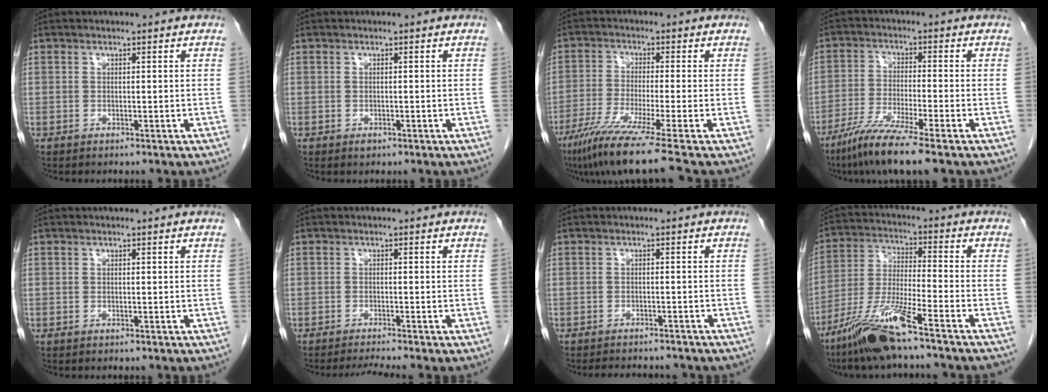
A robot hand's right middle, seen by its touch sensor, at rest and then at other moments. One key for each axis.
{"total": 0.7, "fx": -0.4, "fy": 0.4, "fz": 0.4, "tx": -0.007, "ty": 0.000, "tz": -0.004}
{"total": 10.7, "fx": -7.7, "fy": -2.1, "fz": 7.1, "tx": -0.118, "ty": -0.040, "tz": -0.130}
{"total": 9.0, "fx": -6.5, "fy": -0.6, "fz": 6.2, "tx": -0.119, "ty": -0.031, "tz": -0.119}
{"total": 0.0}
{"total": 2.9, "fx": -2.5, "fy": -1.3, "fz": 0.8, "tx": -0.021, "ty": -0.016, "tz": -0.045}
{"total": 8.2, "fx": -7.3, "fy": 2.1, "fz": 3.0, "tx": -0.042, "ty": 0.000, "tz": -0.085}
{"total": 12.8, "fx": -9.1, "fy": -0.1, "fz": 8.9, "tx": -0.183, "ty": -0.028, "tz": -0.171}